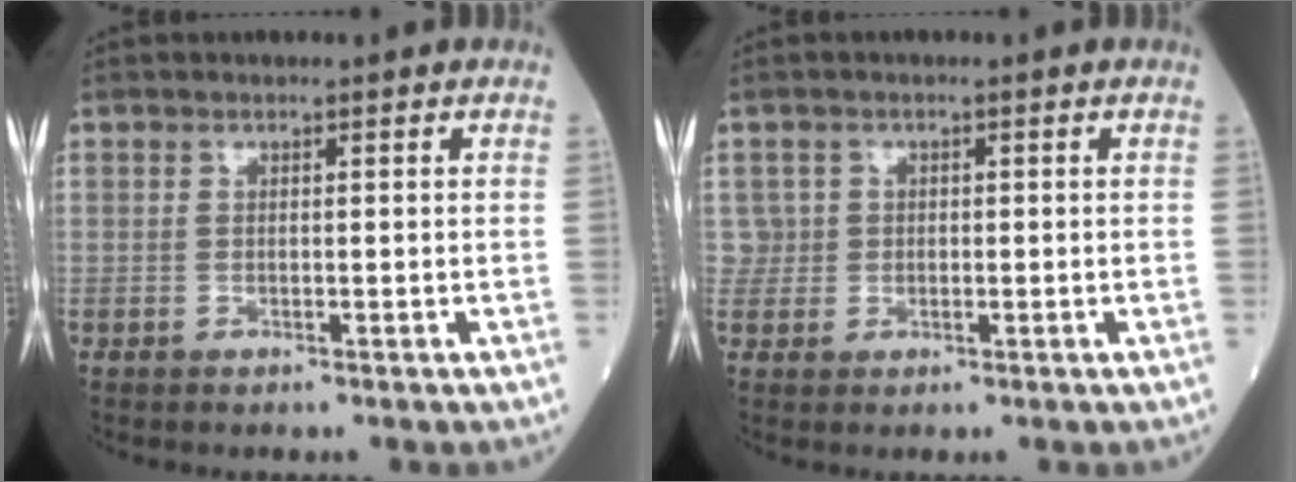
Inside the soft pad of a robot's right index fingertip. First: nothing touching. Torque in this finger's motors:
{"motor_torque": [-0.10, -0.03, -0.06, -0.02]}